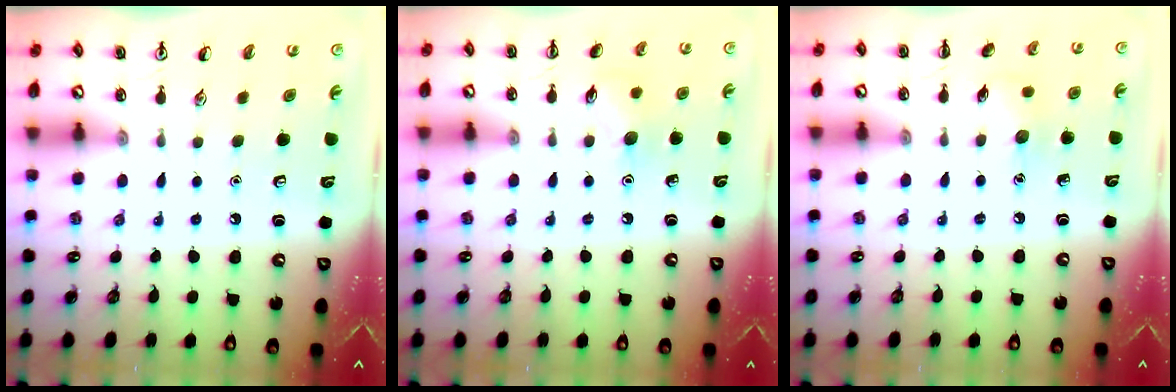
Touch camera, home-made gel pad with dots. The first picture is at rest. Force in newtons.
{"total": 7.9, "press": 7.8, "slide": 1.3}
{"total": 7.8, "press": 7.6, "slide": 1.5}